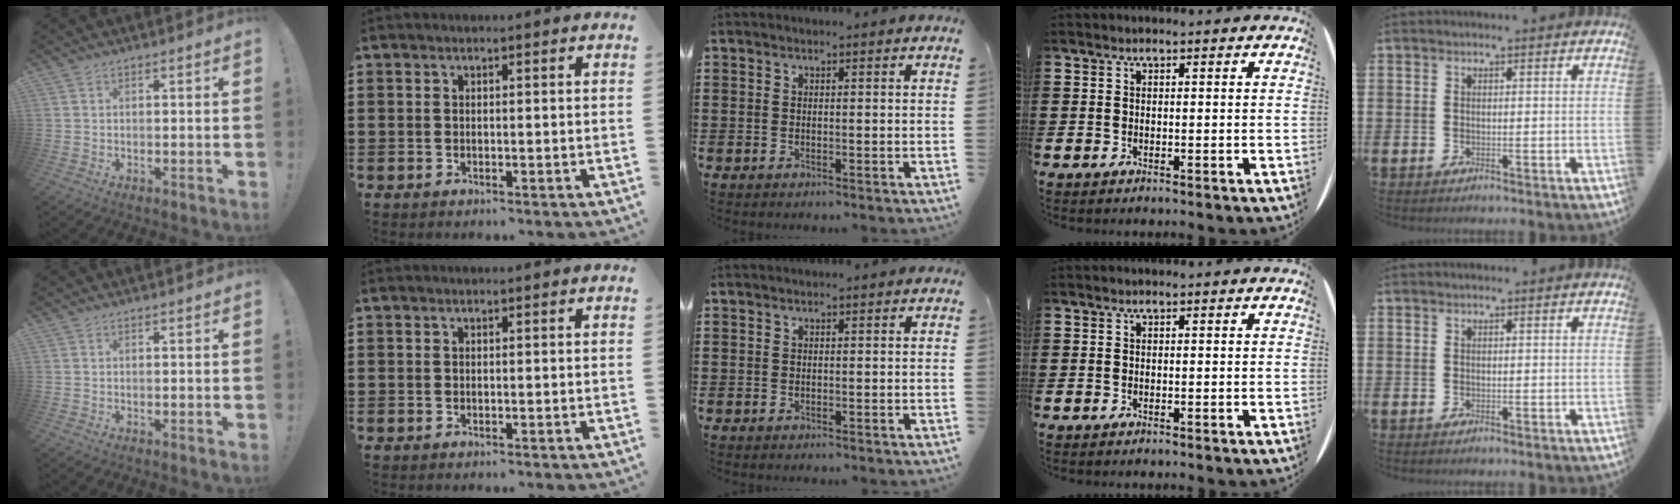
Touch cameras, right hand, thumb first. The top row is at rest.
{}